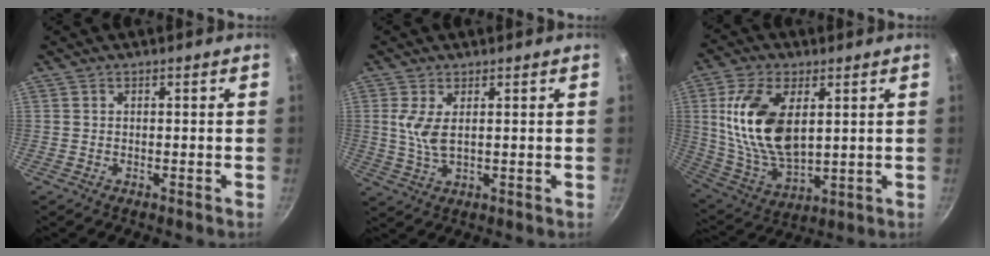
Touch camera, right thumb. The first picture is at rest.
{"total": 5.0, "force": [1.2, 2.1, 4.3], "torque": [-0.094, -0.006, 0.028]}
{"total": 17.5, "force": [3.9, 9.5, 14.2], "torque": [-0.264, -0.019, 0.087]}